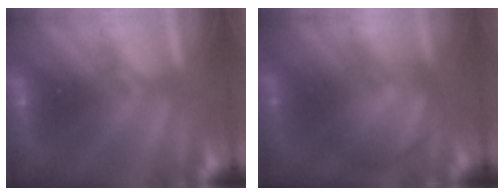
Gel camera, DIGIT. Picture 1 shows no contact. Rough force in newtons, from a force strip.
{"total": 2.9}